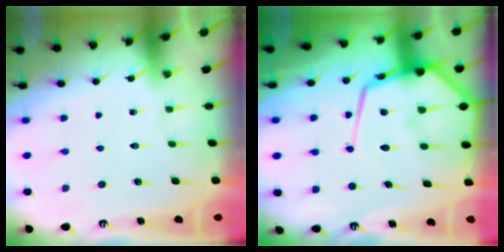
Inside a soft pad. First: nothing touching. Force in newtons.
{"total": 18.4, "press": 18.3, "slide": 1.8}